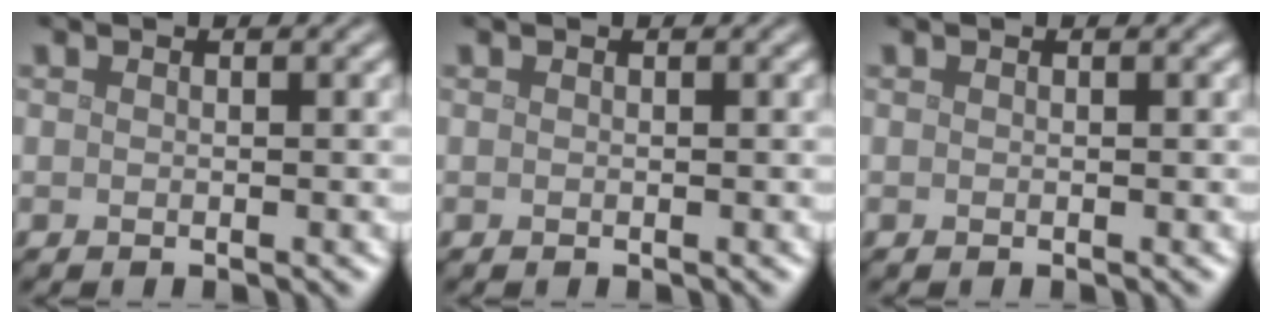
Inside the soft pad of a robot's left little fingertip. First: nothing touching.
{"total": 0.0}
{"total": 0.0}